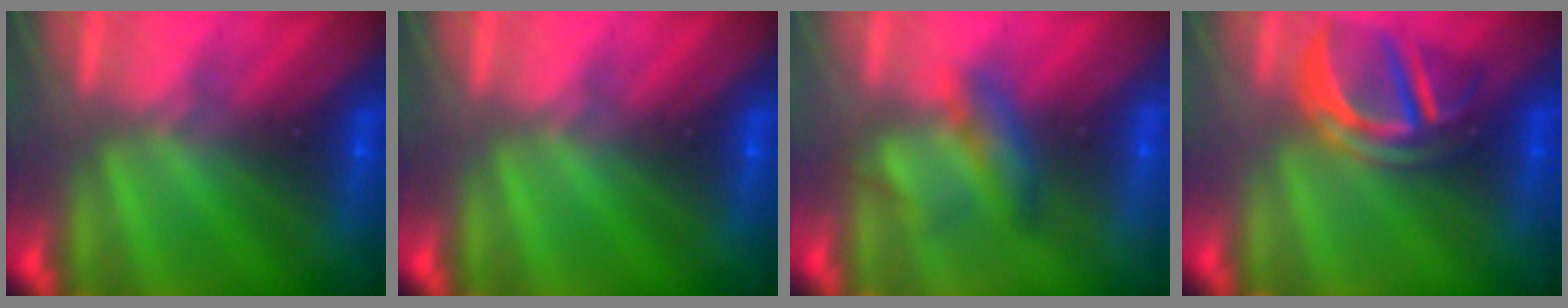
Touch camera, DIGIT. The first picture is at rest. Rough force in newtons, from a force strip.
{"total": 0.0}
{"total": 2.3}
{"total": 3.7}